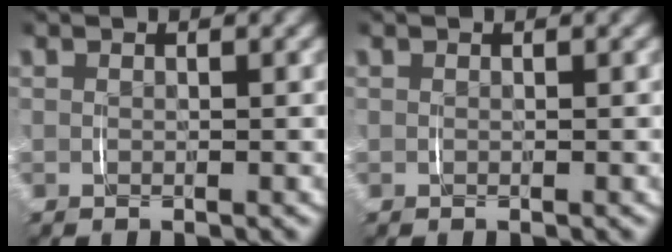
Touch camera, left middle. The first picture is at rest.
{"total": 0.0}